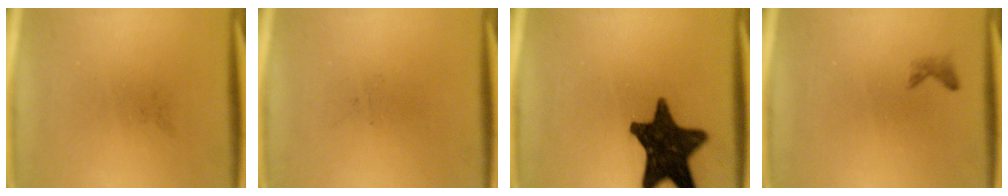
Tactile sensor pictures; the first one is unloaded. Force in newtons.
{"total": 0.0}
{"total": 15.6}
{"total": 0.8}